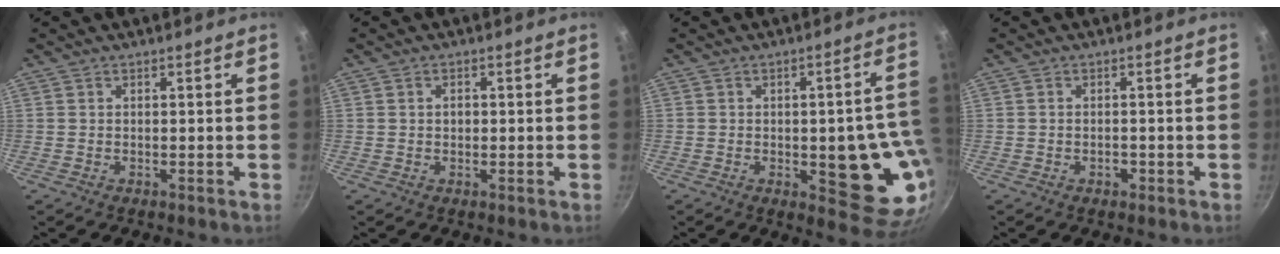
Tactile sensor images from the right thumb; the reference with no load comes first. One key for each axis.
{"total": 1.5, "fx": 0.2, "fy": 1.1, "fz": 1.0, "tx": -0.014, "ty": 0.004, "tz": 0.002}
{"total": 16.2, "fx": -2.5, "fy": 6.8, "fz": 14.5, "tx": -0.111, "ty": 0.001, "tz": -0.030}
{"total": 1.5, "fx": -0.7, "fy": 1.0, "fz": 0.9, "tx": -0.011, "ty": 0.005, "tz": -0.010}